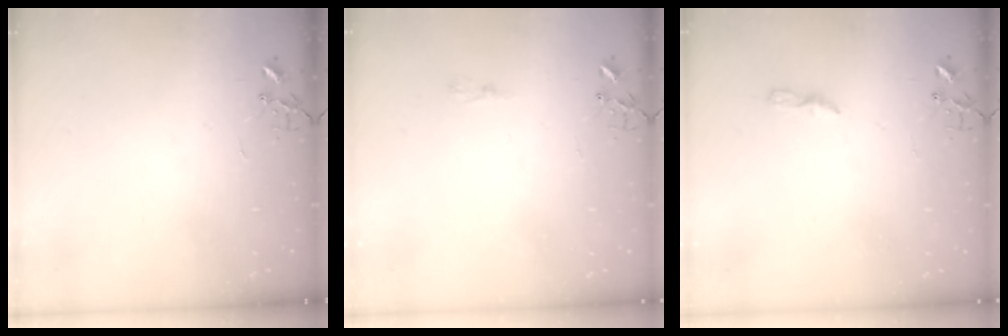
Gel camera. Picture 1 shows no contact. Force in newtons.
{"total": 4.1, "press": 4.1, "slide": 0.5}
{"total": 5.1, "press": 5.0, "slide": 0.4}